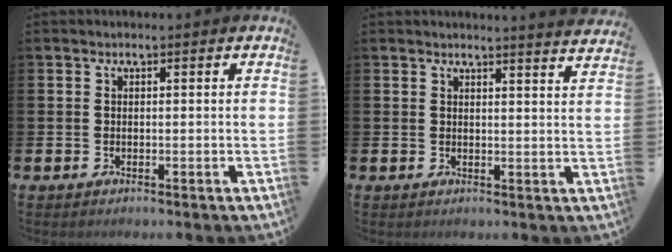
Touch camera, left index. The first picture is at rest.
{"total": 2.8, "force": [2.7, -0.5, -0.1], "torque": [0.008, -0.023, 0.047]}